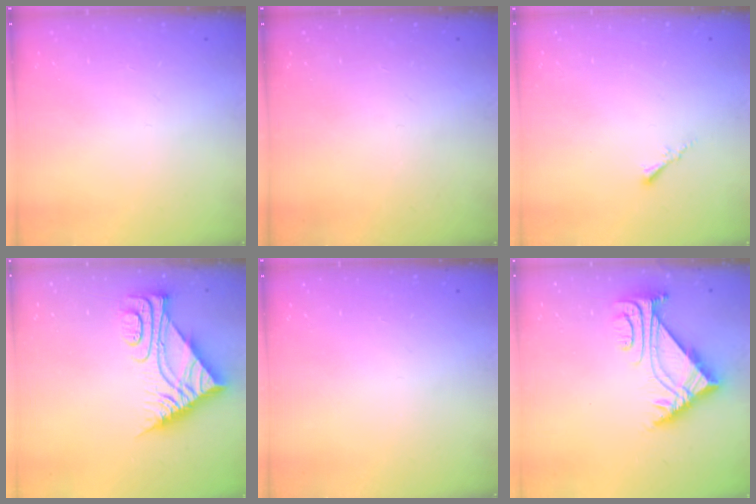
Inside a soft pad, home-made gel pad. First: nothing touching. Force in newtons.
{"total": 0.0}
{"total": 0.5, "press": 0.4, "slide": 0.3}
{"total": 8.3, "press": 8.3, "slide": 0.5}
{"total": 0.0}
{"total": 5.2, "press": 5.1, "slide": 0.7}